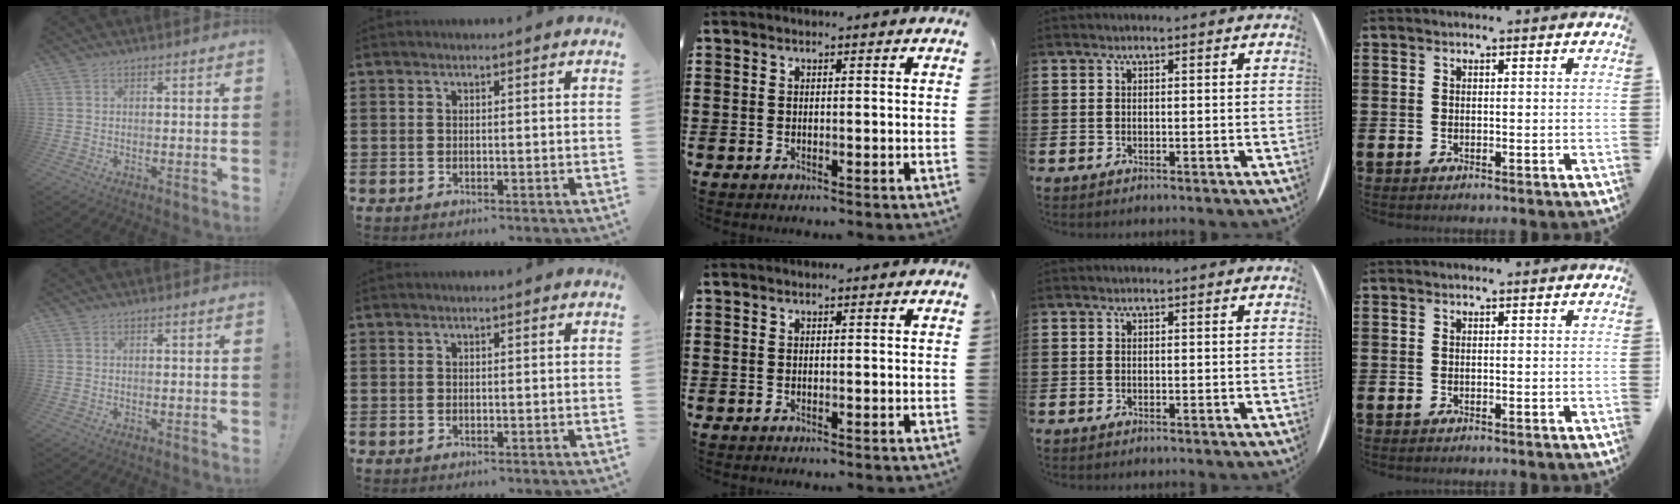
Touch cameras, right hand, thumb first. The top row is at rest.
{}